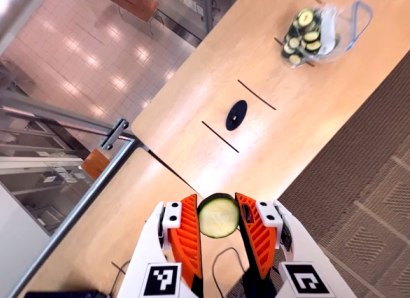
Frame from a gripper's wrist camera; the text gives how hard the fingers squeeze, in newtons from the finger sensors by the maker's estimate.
{"total": 10.0, "left": 10.3, "right": 9.8}